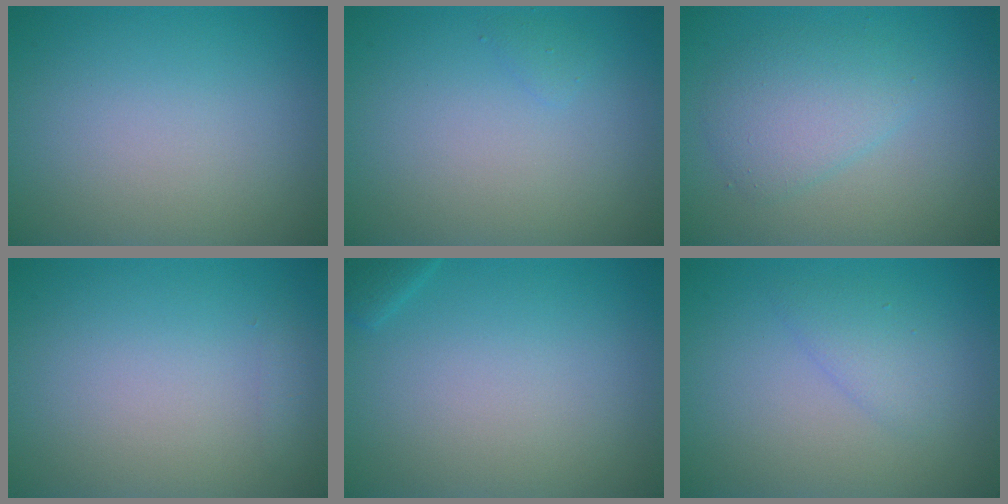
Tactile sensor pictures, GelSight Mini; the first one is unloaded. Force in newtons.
{"total": 0.5, "press": 0.5, "slide": 0.0}
{"total": 3.2, "press": 3.2, "slide": 0.2}
{"total": 0.6, "press": 0.6, "slide": 0.0}
{"total": 1.1, "press": 1.1, "slide": 0.1}
{"total": 1.7, "press": 1.7, "slide": 0.2}